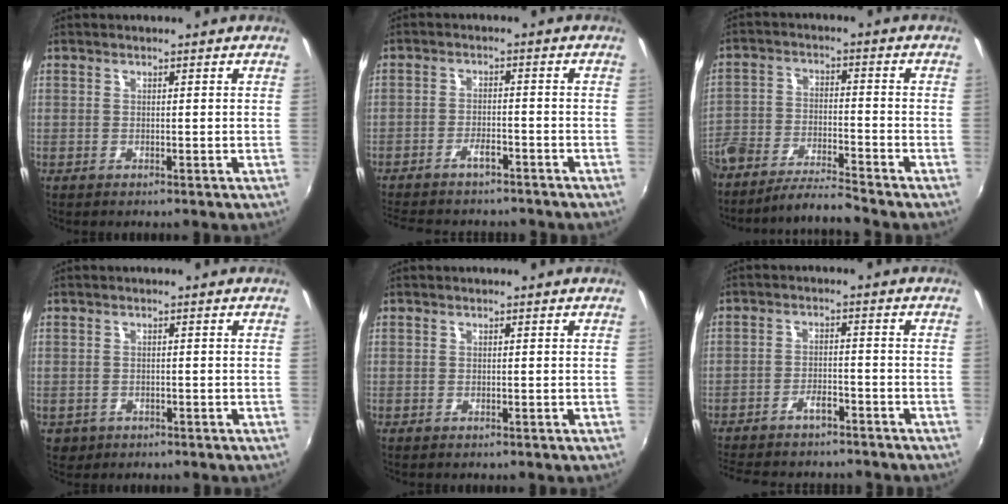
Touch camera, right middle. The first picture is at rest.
{"total": 9.0, "force": [-7.7, 2.8, 3.8], "torque": [-0.094, -0.003, -0.117]}
{"total": 7.8, "force": [-7.2, 0.7, 3.0], "torque": [-0.078, -0.002, -0.141]}
{"total": 3.1, "force": [-1.0, 2.7, 1.2], "torque": [-0.032, -0.003, -0.007]}
{"total": 0.0}
{"total": 10.4, "force": [-8.9, 3.3, 4.2], "torque": [-0.104, 0.000, -0.133]}